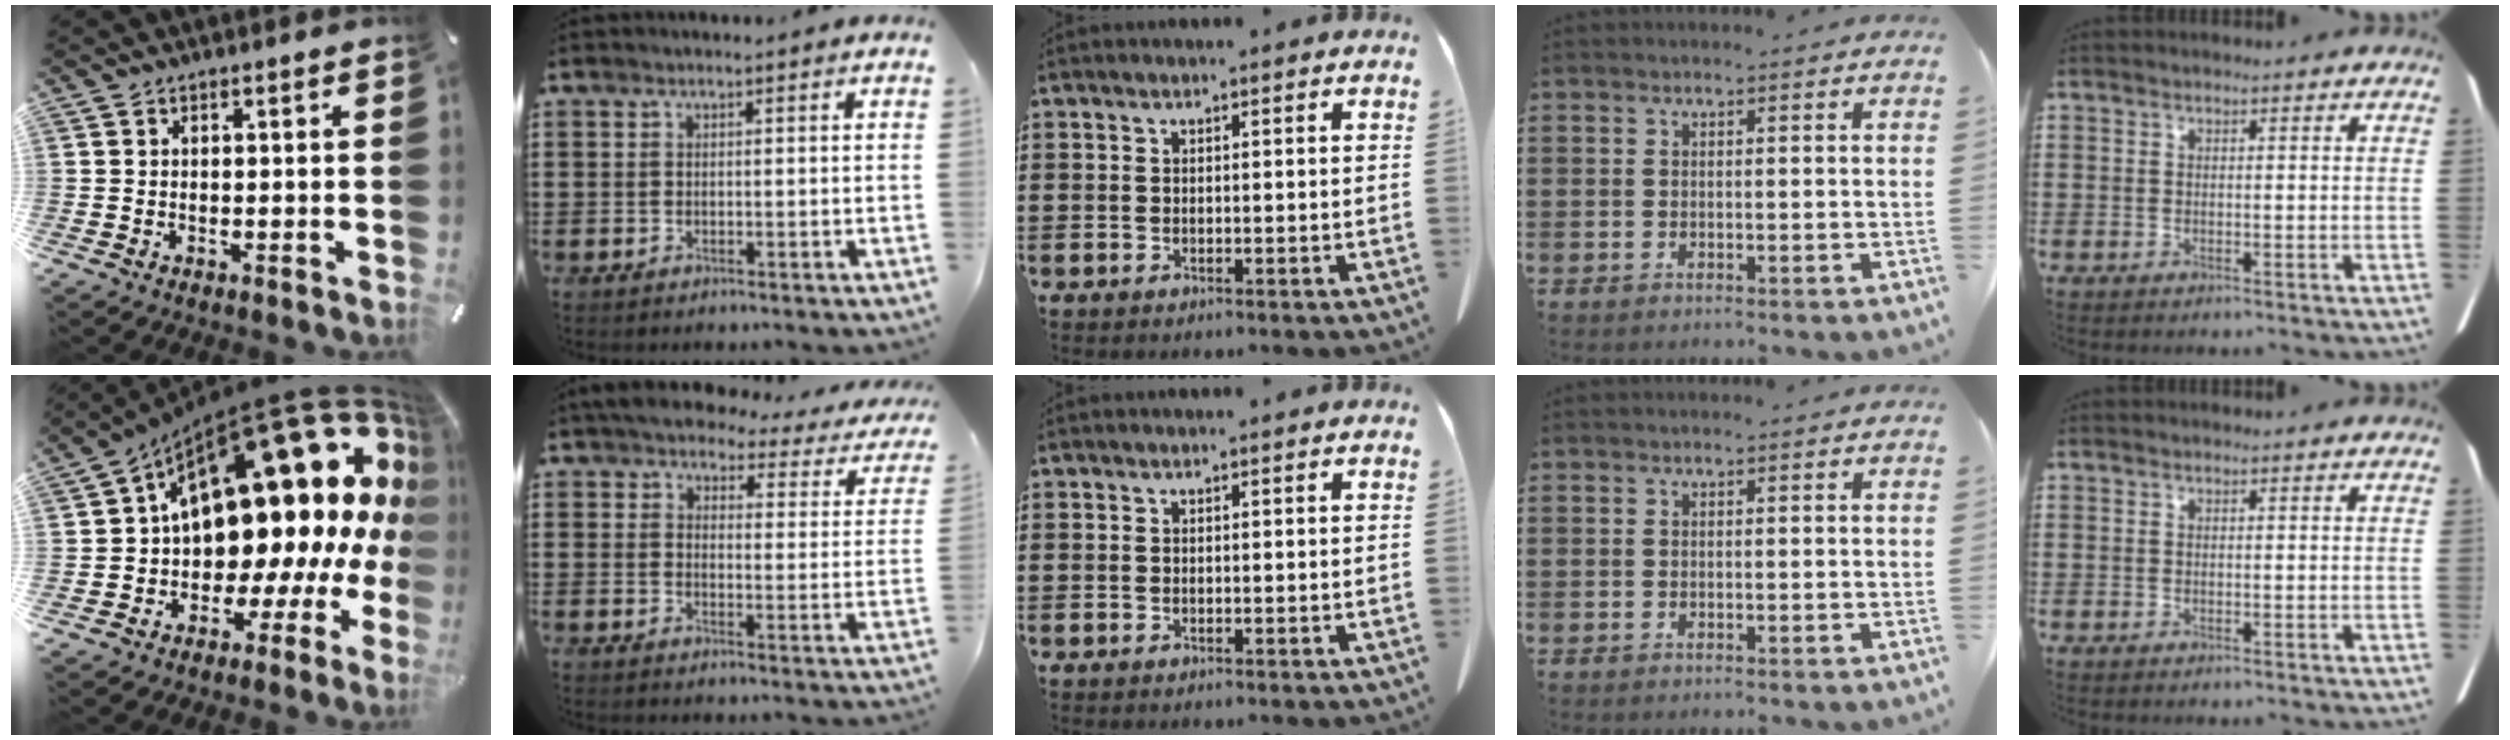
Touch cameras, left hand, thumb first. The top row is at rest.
{"thumb": {"total": 28.7, "force": [9.4, 15.4, 22.3], "torque": [-0.320, -0.120, 0.182]}, "index": {"total": 4.9, "force": [4.3, 1.2, 1.8], "torque": [-0.060, -0.024, 0.074]}}